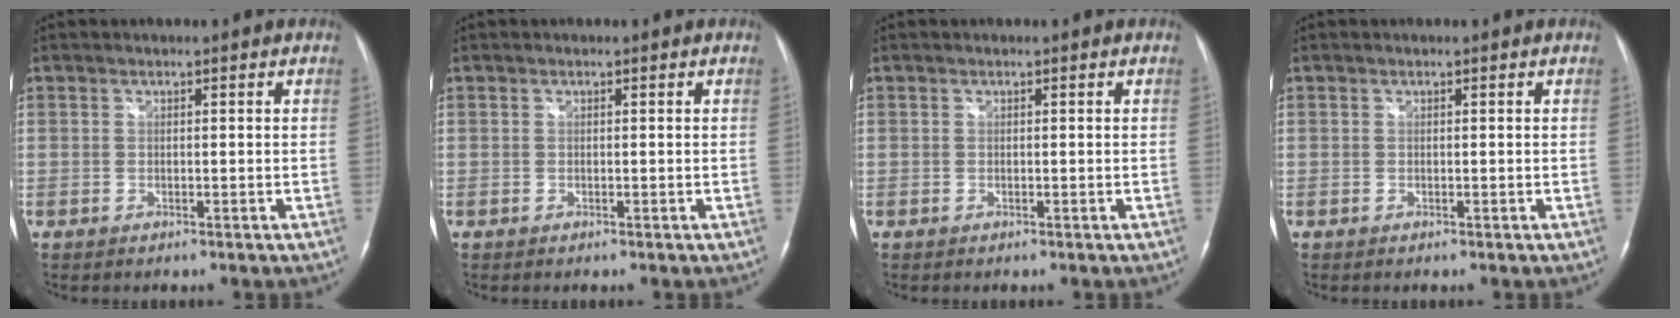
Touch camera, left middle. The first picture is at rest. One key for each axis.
{"total": 0.0}
{"total": 0.0}
{"total": 0.0}